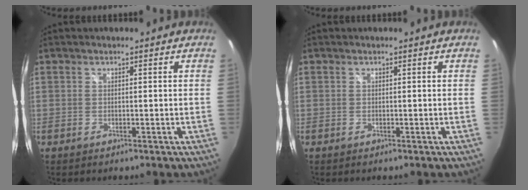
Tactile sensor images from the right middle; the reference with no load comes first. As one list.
[{"total": 0.0}]